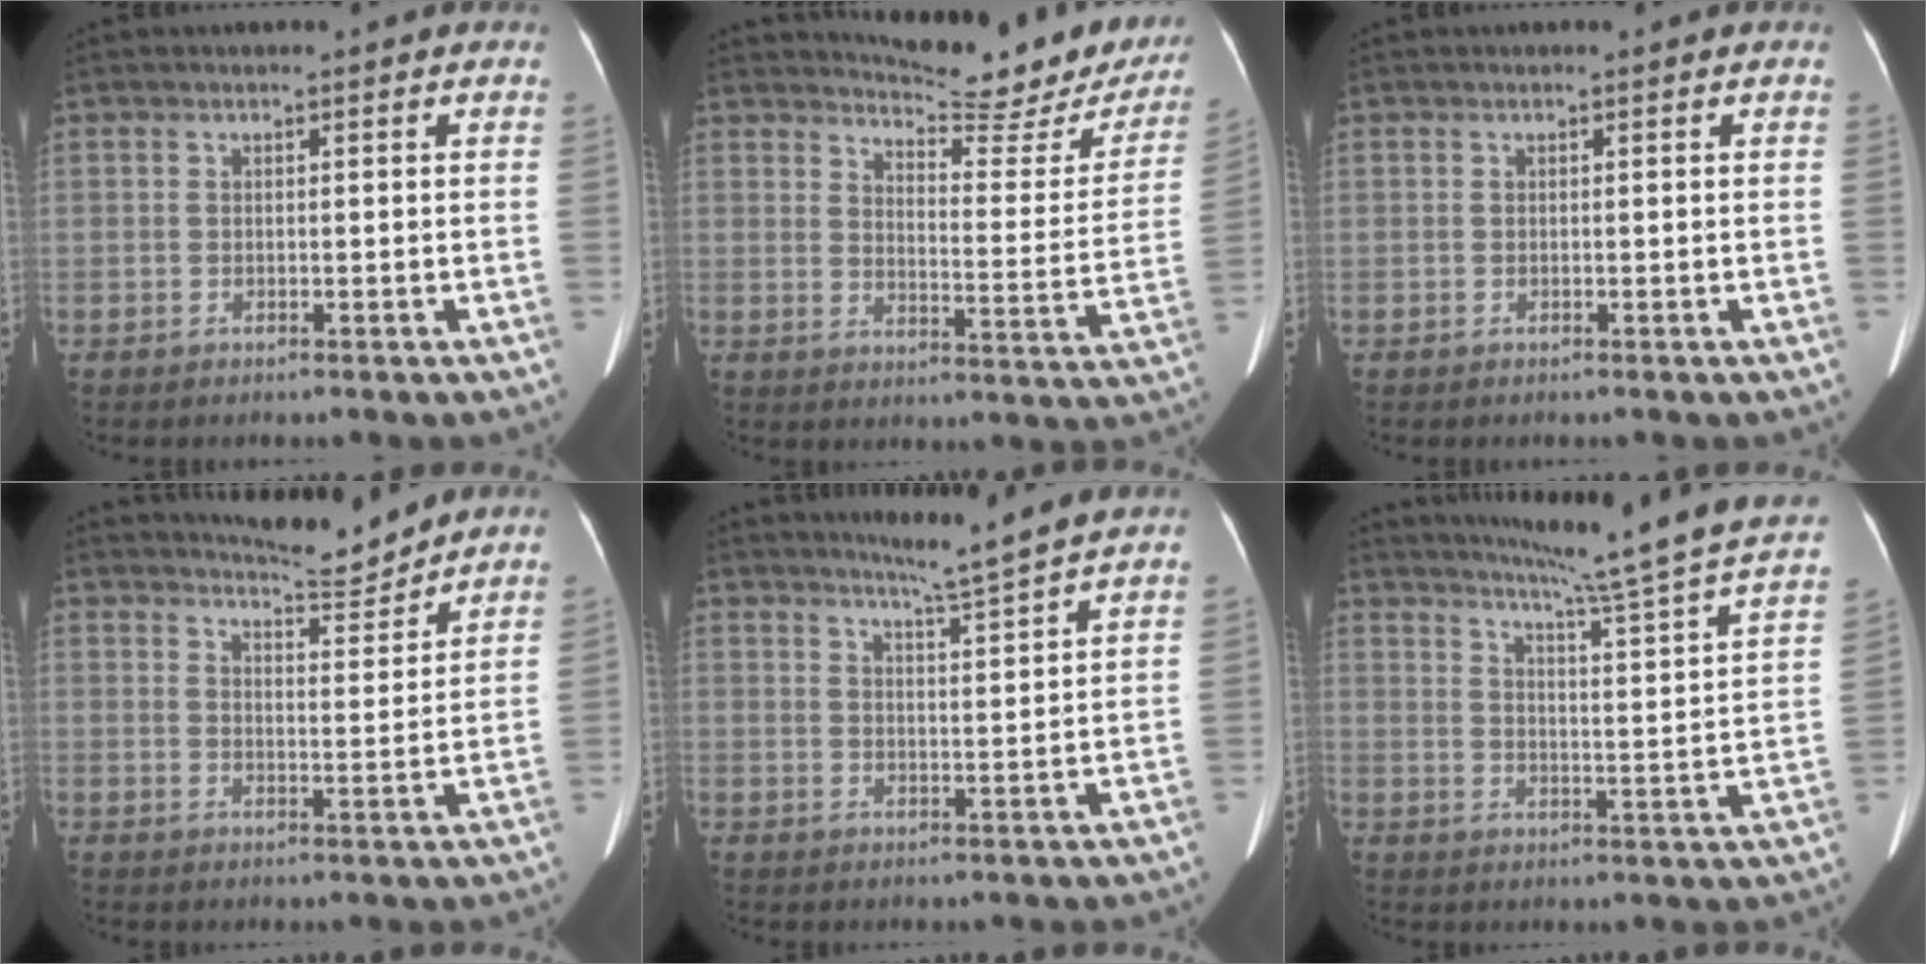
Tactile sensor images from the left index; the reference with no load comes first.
{"total": 17.5, "force": [16.3, 3.4, 5.6], "torque": [-0.064, -0.059, 0.184]}
{"total": 0.0}
{"total": 6.4, "force": [6.3, -0.1, 0.7], "torque": [-0.020, -0.015, 0.094]}
{"total": 5.8, "force": [5.1, -1.8, 1.9], "torque": [-0.037, -0.016, 0.081]}
{"total": 22.1, "force": [19.0, -1.4, 11.3], "torque": [-0.169, -0.054, 0.239]}